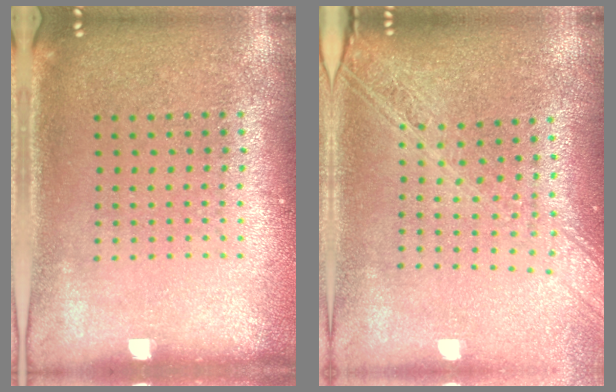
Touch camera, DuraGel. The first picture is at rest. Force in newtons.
{"total": 2.1, "press": 1.8, "slide": 1.1}